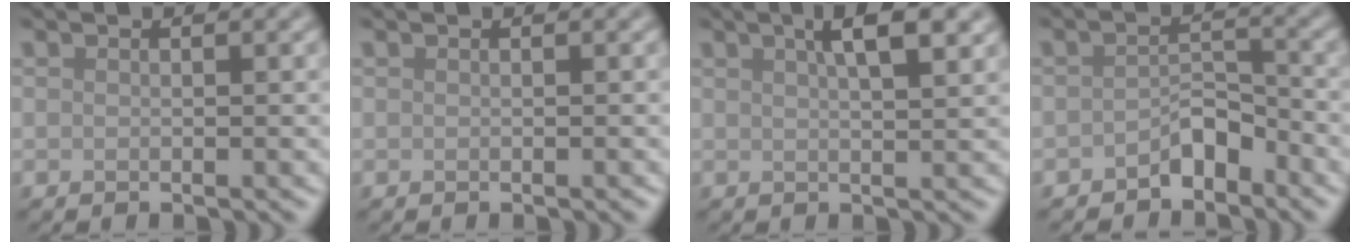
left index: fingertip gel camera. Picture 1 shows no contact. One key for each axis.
{"total": 0.0}
{"total": 5.1, "fx": 2.4, "fy": 1.7, "fz": 4.1, "tx": -0.037, "ty": 0.020, "tz": 0.020}
{"total": 2.5, "fx": -1.7, "fy": 1.2, "fz": 1.3, "tx": -0.019, "ty": 0.012, "tz": -0.033}